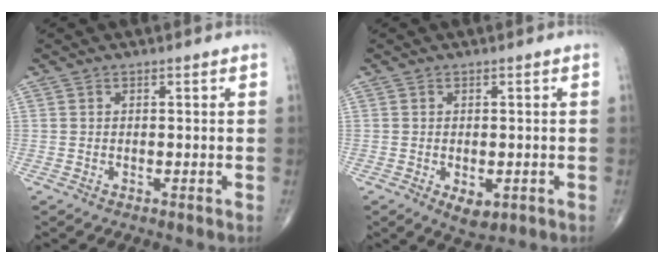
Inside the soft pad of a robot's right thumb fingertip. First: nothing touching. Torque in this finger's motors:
{"motor_torque": [-0.54, 0.33, 0.17, 0.15, 0.06]}